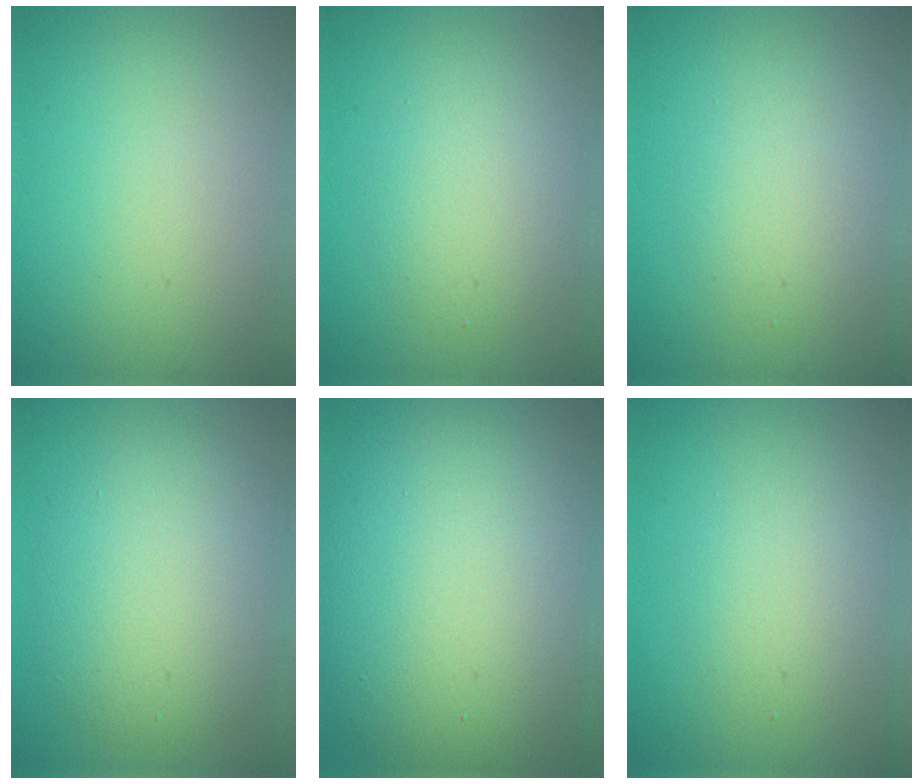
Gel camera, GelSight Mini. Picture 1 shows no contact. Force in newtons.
{"total": 3.2, "press": 3.1, "slide": 0.1}
{"total": 2.7, "press": 2.7, "slide": 0.2}
{"total": 6.4, "press": 6.4, "slide": 0.2}
{"total": 15.5, "press": 15.5, "slide": 1.2}
{"total": 2.7, "press": 2.7, "slide": 0.0}